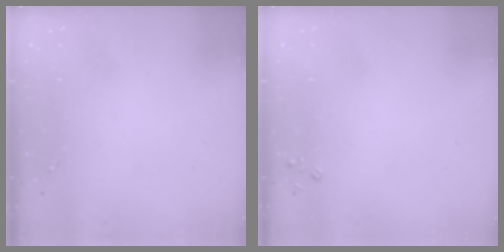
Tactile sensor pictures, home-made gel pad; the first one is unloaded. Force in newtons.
{"total": 2.6, "press": 2.6, "slide": 0.3}